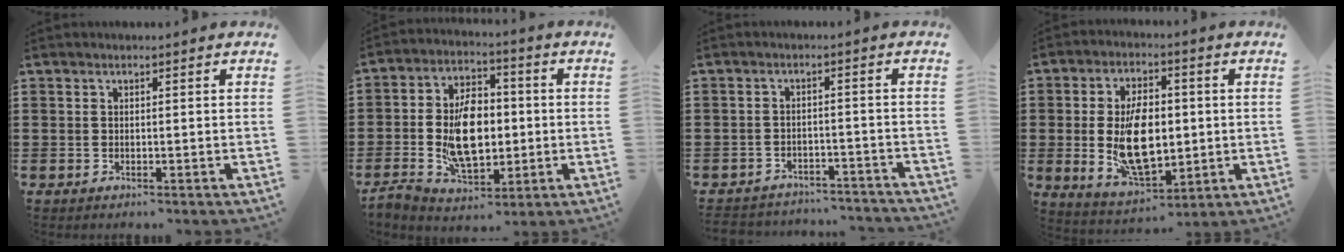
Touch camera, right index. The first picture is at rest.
{"total": 10.8, "force": [-0.8, 6.6, 8.5], "torque": [-0.172, 0.009, -0.013]}
{"total": 2.8, "force": [-2.8, 0.4, 0.0], "torque": [-0.005, 0.003, -0.060]}
{"total": 11.4, "force": [-0.4, 6.3, 9.5], "torque": [-0.172, -0.003, -0.008]}